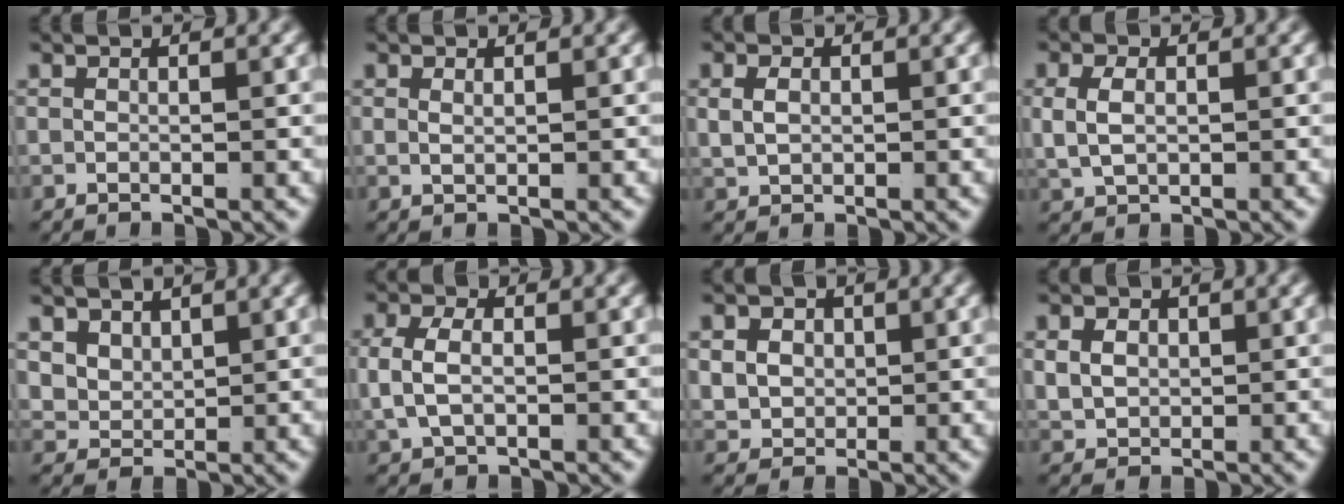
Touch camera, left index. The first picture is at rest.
{"total": 0.7, "force": [0.3, -0.5, 0.4], "torque": [-0.010, -0.010, 0.016]}
{"total": 1.5, "force": [0.4, 0.9, 1.1], "torque": [-0.025, -0.006, 0.019]}
{"total": 2.8, "force": [0.4, 1.9, 2.0], "torque": [-0.050, -0.006, 0.018]}
{"total": 2.9, "force": [1.5, 2.3, 0.9], "torque": [-0.038, -0.021, 0.043]}
{"total": 3.1, "force": [0.1, 2.0, 2.5], "torque": [-0.065, -0.006, 0.012]}
{"total": 4.2, "force": [0.5, 3.7, 1.9], "torque": [-0.047, -0.017, 0.020]}
{"total": 2.7, "force": [0.6, 2.1, 1.5], "torque": [-0.031, -0.013, 0.025]}